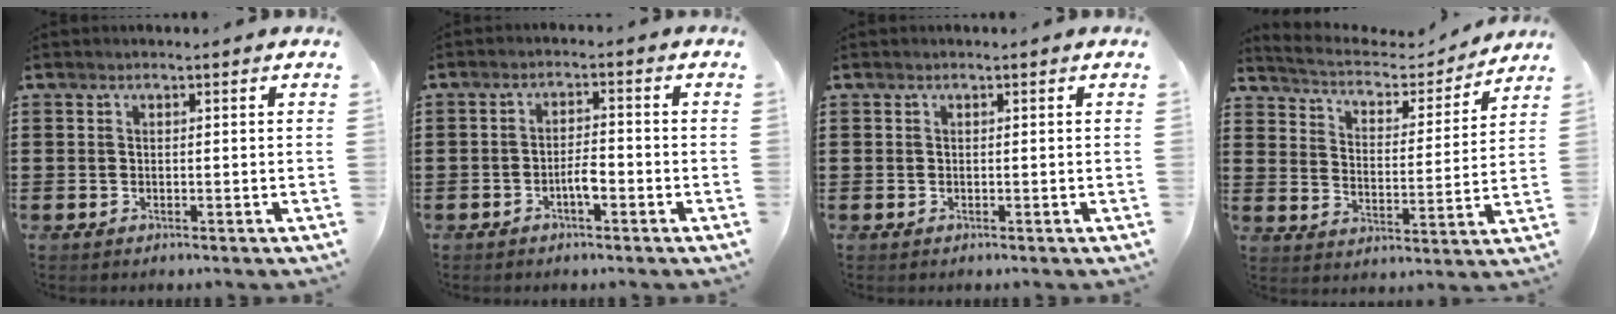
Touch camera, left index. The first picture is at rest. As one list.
[{"total": 3.1, "force": [-1.5, 0.9, 2.6], "torque": [-0.047, 0.009, -0.029]}, {"total": 0.0}, {"total": 3.9, "force": [3.6, 1.1, 1.1], "torque": [-0.046, -0.025, 0.052]}]